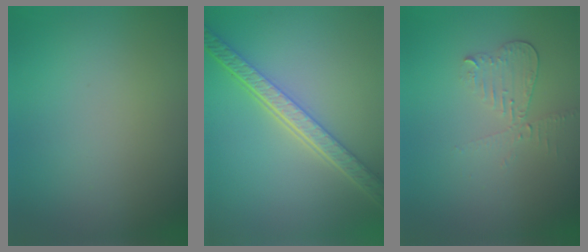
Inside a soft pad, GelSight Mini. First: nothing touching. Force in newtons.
{"total": 5.8, "press": 4.5, "slide": 3.7}
{"total": 2.0, "press": 1.9, "slide": 0.7}